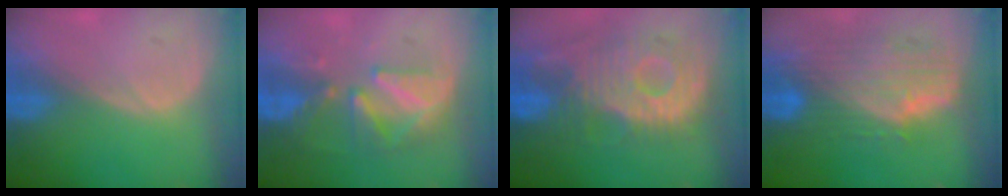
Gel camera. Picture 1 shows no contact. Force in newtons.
{"total": 8.3, "press": 8.0, "slide": 2.2}
{"total": 11.9, "press": 10.7, "slide": 5.2}
{"total": 10.8, "press": 9.3, "slide": 5.5}